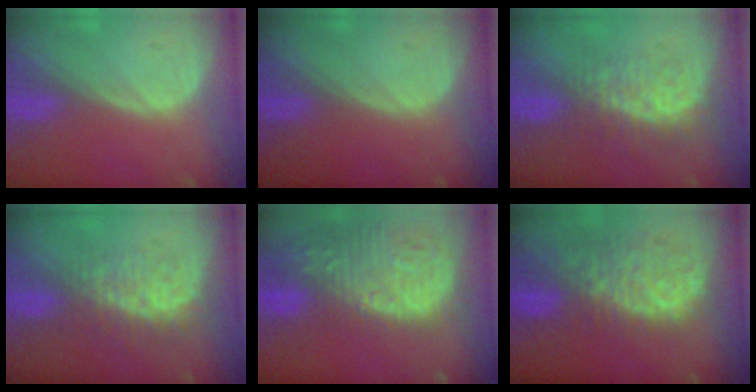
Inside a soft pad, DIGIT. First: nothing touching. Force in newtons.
{"total": 0.0}
{"total": 8.5, "press": 7.4, "slide": 4.3}
{"total": 8.5, "press": 7.4, "slide": 4.3}
{"total": 15.8, "press": 13.0, "slide": 9.0}
{"total": 11.0, "press": 9.6, "slide": 5.4}